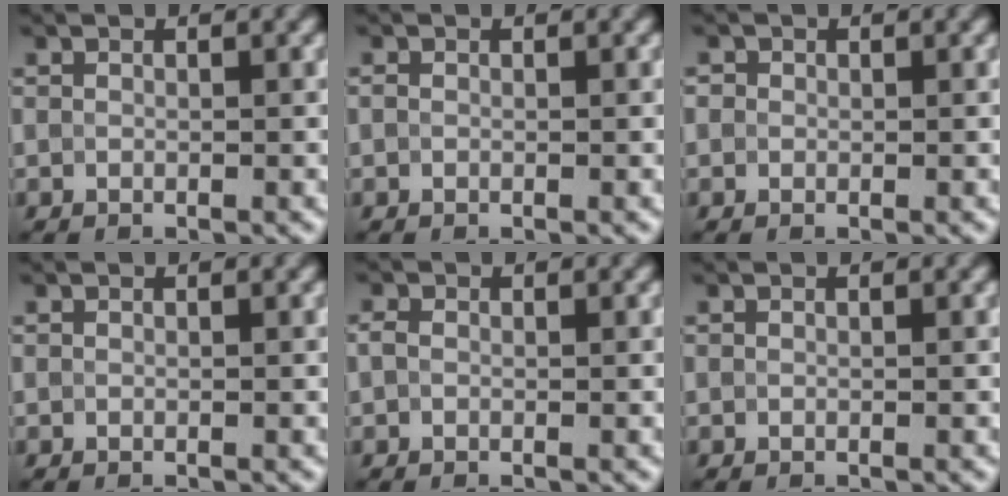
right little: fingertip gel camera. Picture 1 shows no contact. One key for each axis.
{"total": 0.0}
{"total": 0.6, "fx": 0.1, "fy": 0.6, "fz": 0.1, "tx": 0.004, "ty": -0.002, "tz": -0.003}
{"total": 0.0}
{"total": 0.8, "fx": -0.1, "fy": 0.6, "fz": 0.5, "tx": -0.009, "ty": 0.001, "tz": -0.005}
{"total": 0.0}